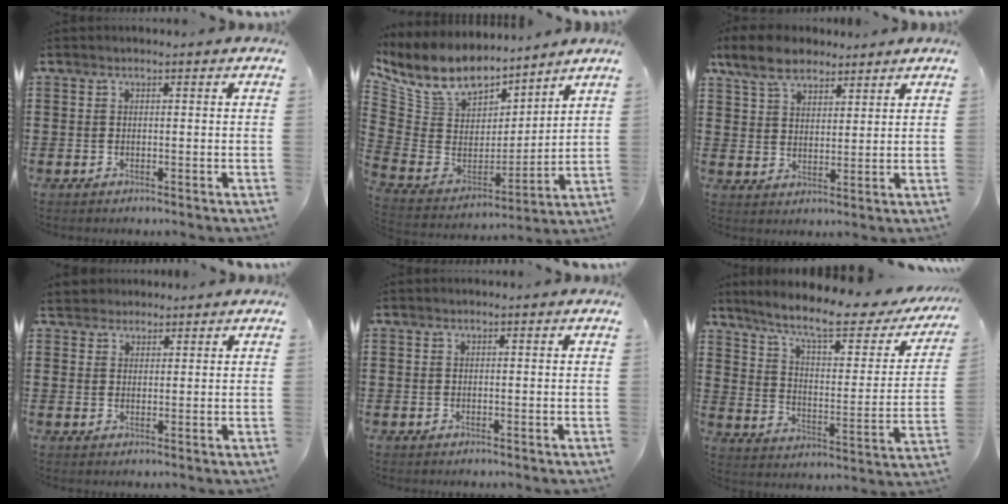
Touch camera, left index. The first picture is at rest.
{"total": 9.2, "force": [8.1, 3.7, 2.4], "torque": [-0.095, -0.057, 0.149]}
{"total": 7.3, "force": [5.6, 3.6, 3.0], "torque": [-0.071, 0.000, 0.106]}
{"total": 2.4, "force": [2.2, 1.1, -0.3], "torque": [-0.003, 0.007, 0.043]}
{"total": 0.0}
{"total": 10.7, "force": [8.0, 1.5, 7.0], "torque": [-0.147, -0.045, 0.131]}